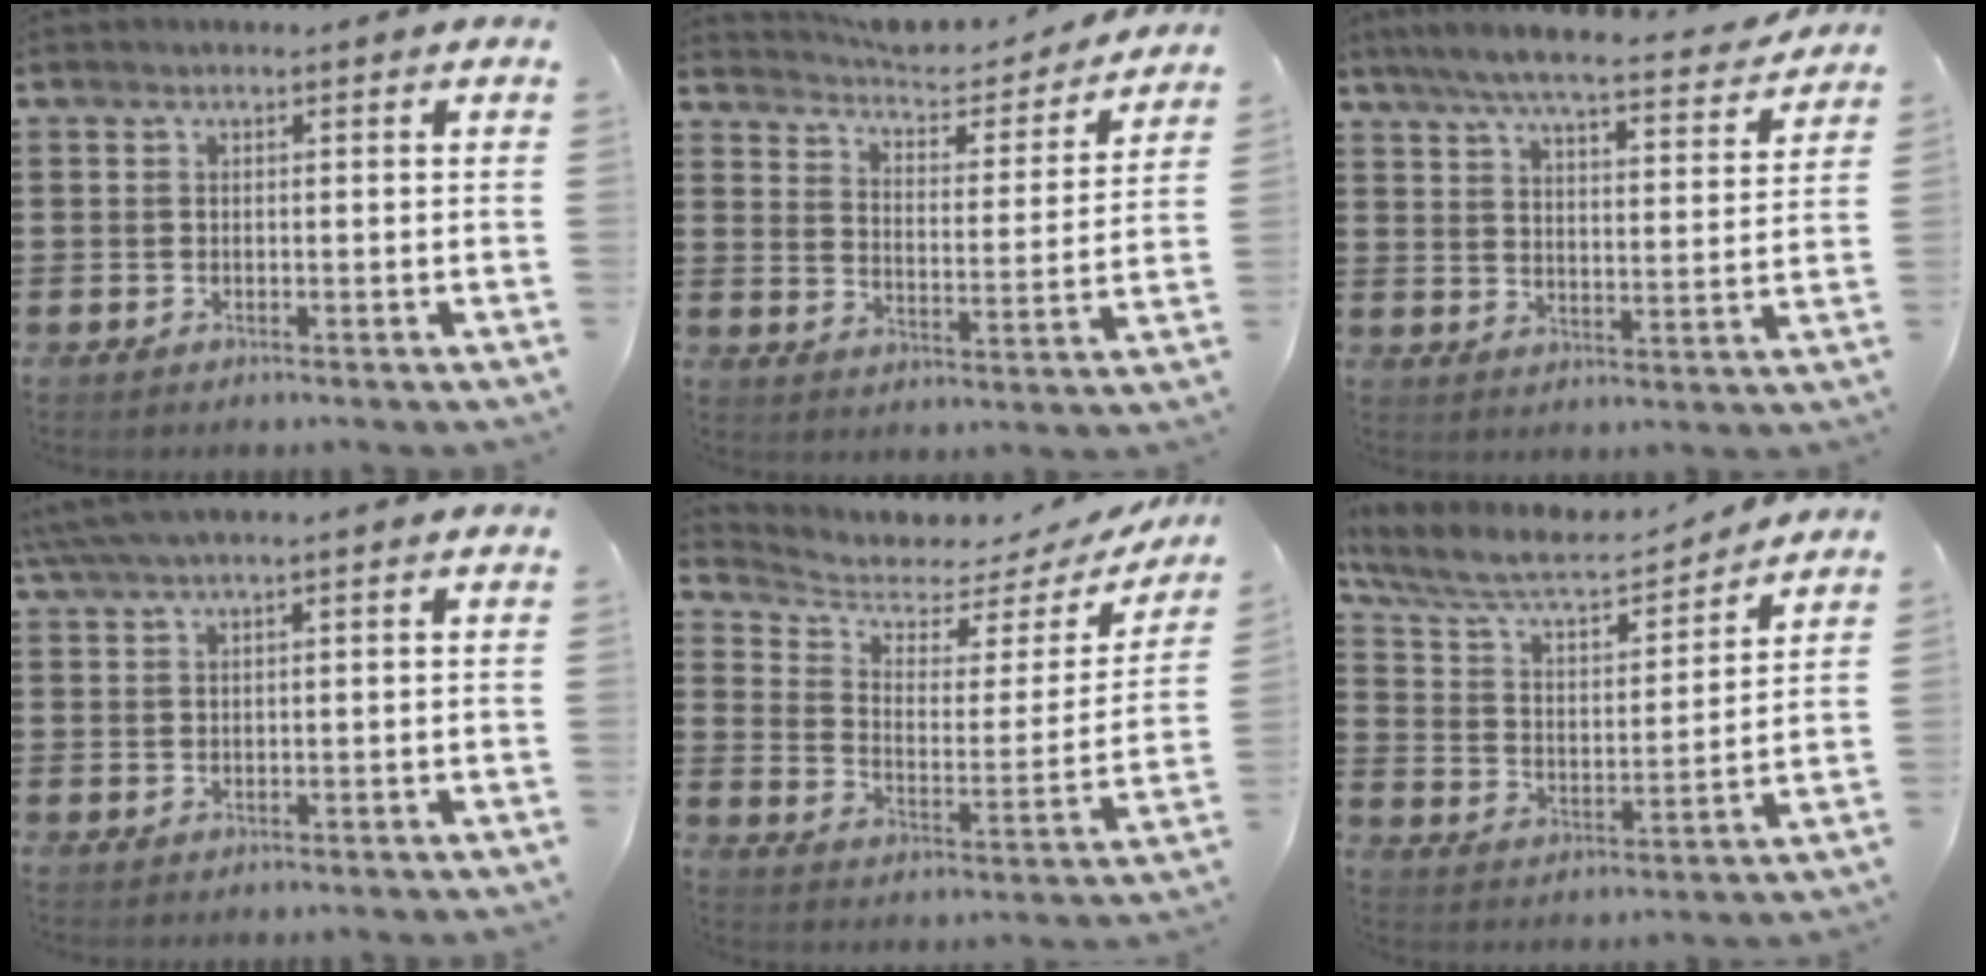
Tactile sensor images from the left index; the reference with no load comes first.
{"total": 4.3, "force": [4.2, 0.7, 0.9], "torque": [-0.043, -0.032, 0.066]}
{"total": 6.7, "force": [6.0, 0.2, 2.8], "torque": [-0.080, -0.037, 0.102]}
{"total": 2.1, "force": [1.2, -0.1, 1.7], "torque": [-0.042, -0.004, 0.021]}
{"total": 4.1, "force": [3.6, 1.7, 1.2], "torque": [-0.050, -0.027, 0.057]}
{"total": 8.4, "force": [7.2, 2.0, 3.9], "torque": [-0.106, -0.039, 0.120]}